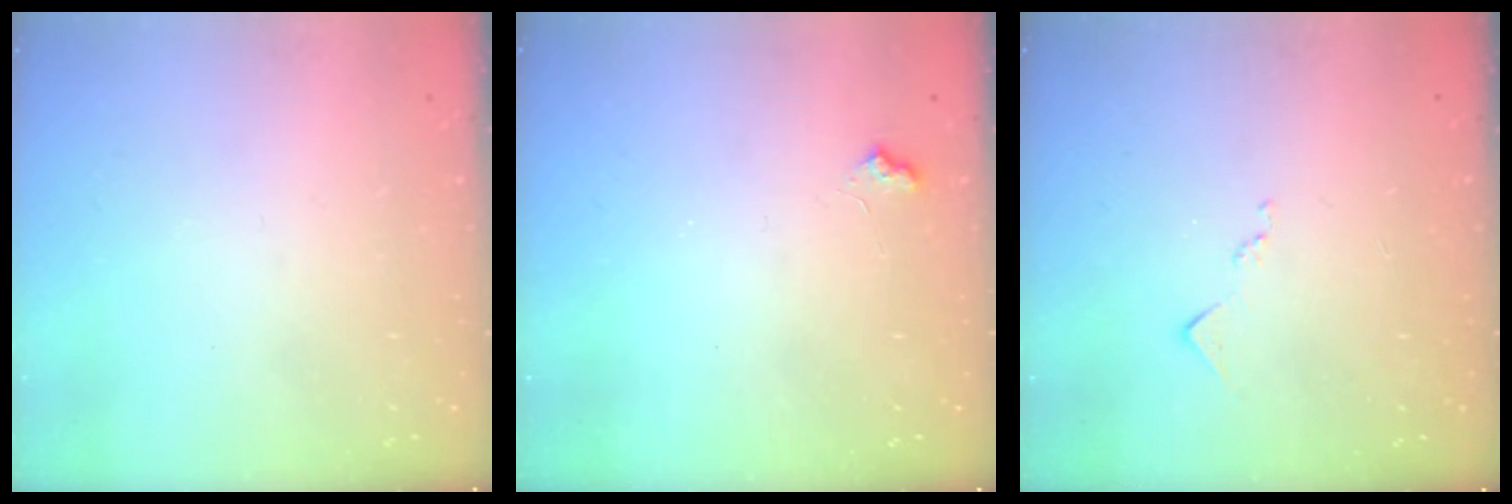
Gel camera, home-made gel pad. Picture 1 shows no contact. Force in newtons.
{"total": 6.0, "press": 6.0, "slide": 0.8}
{"total": 6.6, "press": 6.6, "slide": 0.7}